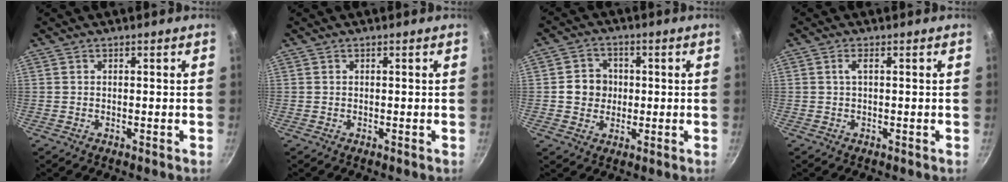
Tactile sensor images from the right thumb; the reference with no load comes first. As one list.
[{"total": 0.0}, {"total": 6.1, "force": [0.1, 5.6, 2.4], "torque": [-0.007, 0.007, -0.007]}, {"total": 1.3, "force": [0.1, 0.3, 1.2], "torque": [-0.025, 0.003, 0.004]}]